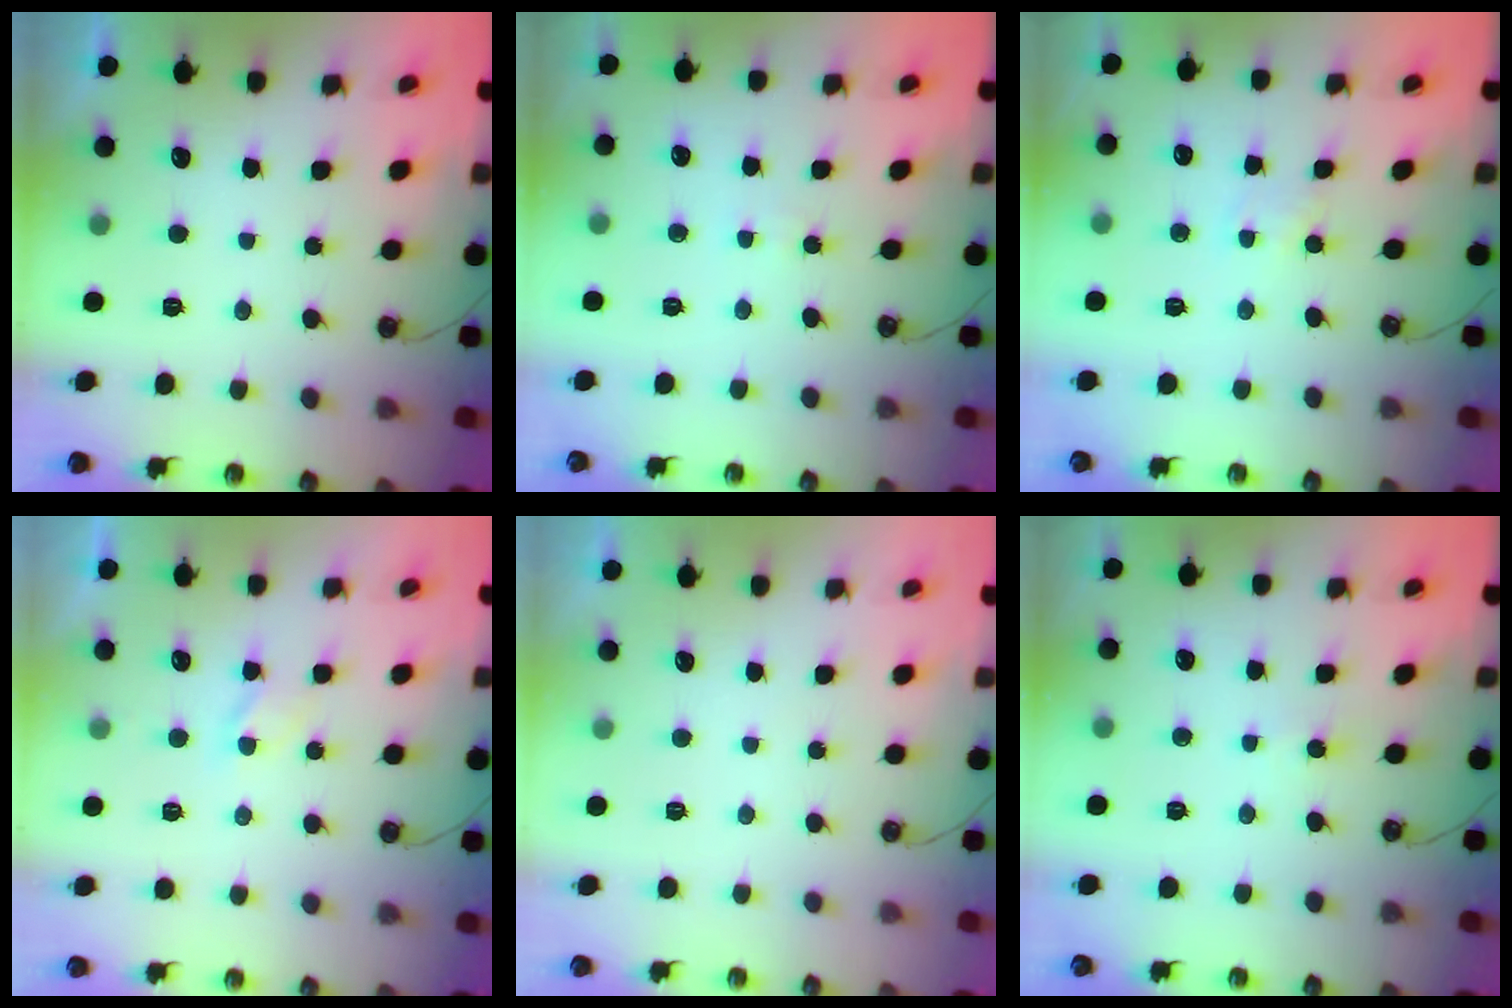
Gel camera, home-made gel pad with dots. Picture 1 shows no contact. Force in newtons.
{"total": 2.8, "press": 2.8, "slide": 0.3}
{"total": 1.7, "press": 1.7, "slide": 0.2}
{"total": 2.9, "press": 2.8, "slide": 0.6}
{"total": 0.0}
{"total": 3.1, "press": 3.0, "slide": 0.4}